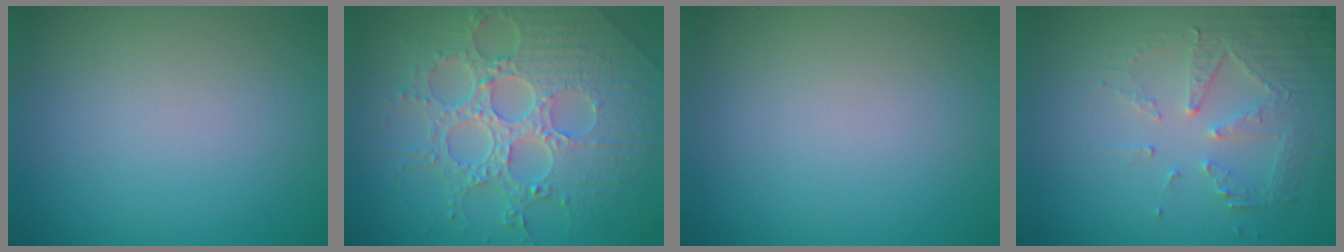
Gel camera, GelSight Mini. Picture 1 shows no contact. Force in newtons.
{"total": 8.3, "press": 6.0, "slide": 5.6}
{"total": 0.0}
{"total": 5.3, "press": 3.7, "slide": 3.8}